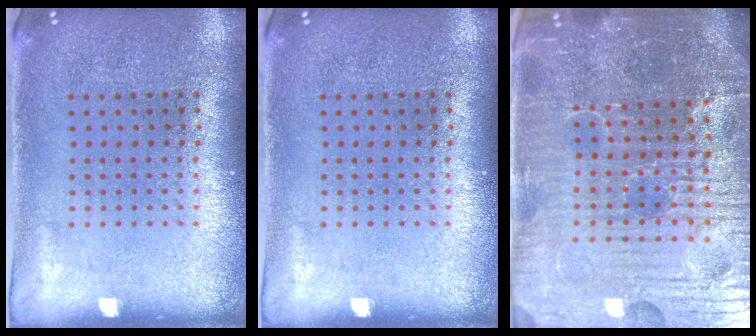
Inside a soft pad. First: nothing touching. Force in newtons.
{"total": 0.0}
{"total": 6.5, "press": 6.0, "slide": 2.6}